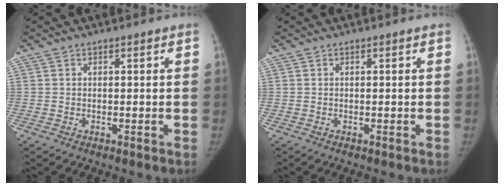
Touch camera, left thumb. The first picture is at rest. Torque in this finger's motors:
{"motor_torque": [0.00, 0.00, 0.18, -0.14, 0.00]}